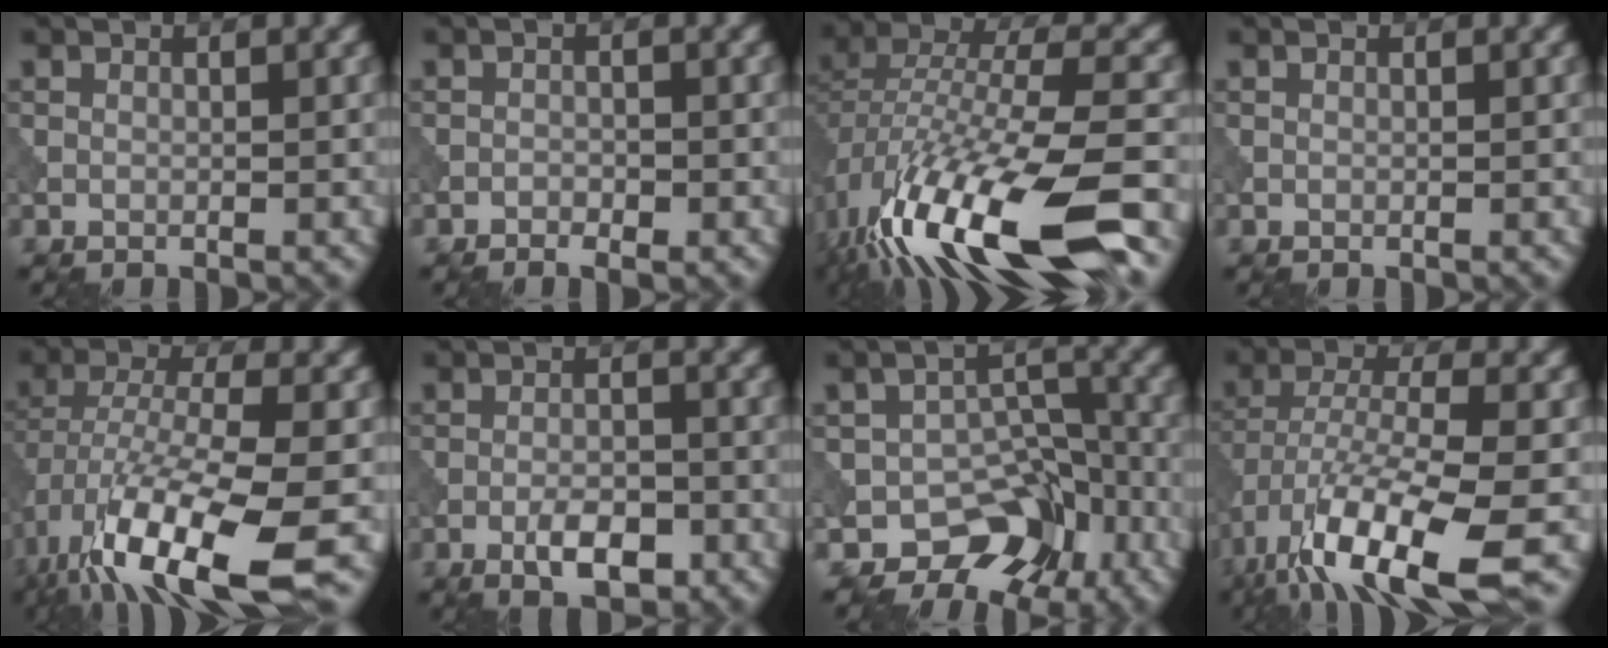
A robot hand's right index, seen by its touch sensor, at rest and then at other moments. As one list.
[{"total": 0.9, "force": [-0.6, 0.5, 0.5], "torque": [-0.006, 0.000, -0.013]}, {"total": 15.8, "force": [-8.4, 5.0, 12.4], "torque": [-0.256, -0.006, -0.149]}, {"total": 0.0}, {"total": 13.6, "force": [-6.3, 4.3, 11.2], "torque": [-0.224, -0.020, -0.108]}, {"total": 3.7, "force": [-1.9, 1.5, 2.8], "torque": [-0.045, 0.002, -0.035]}, {"total": 7.7, "force": [-5.4, 5.1, 2.1], "torque": [0.006, 0.004, -0.077]}, {"total": 12.4, "force": [-6.5, 3.7, 9.9], "torque": [-0.194, -0.016, -0.117]}]